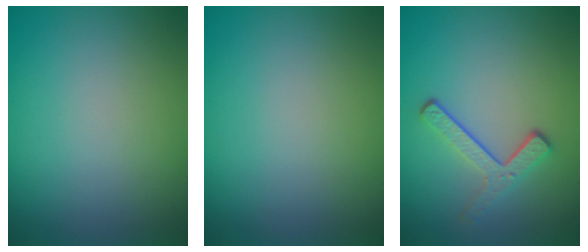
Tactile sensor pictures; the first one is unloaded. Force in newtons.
{"total": 0.0}
{"total": 3.0, "press": 2.2, "slide": 2.0}